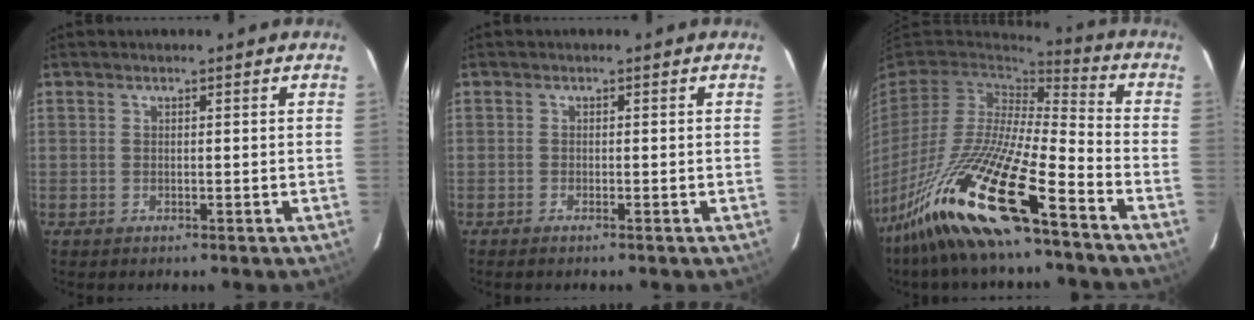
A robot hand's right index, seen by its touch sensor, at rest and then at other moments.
{"total": 0.9, "force": [-0.7, -0.1, 0.5], "torque": [-0.012, -0.001, -0.011]}
{"total": 21.4, "force": [-13.7, 2.7, 16.2], "torque": [-0.329, -0.056, -0.260]}